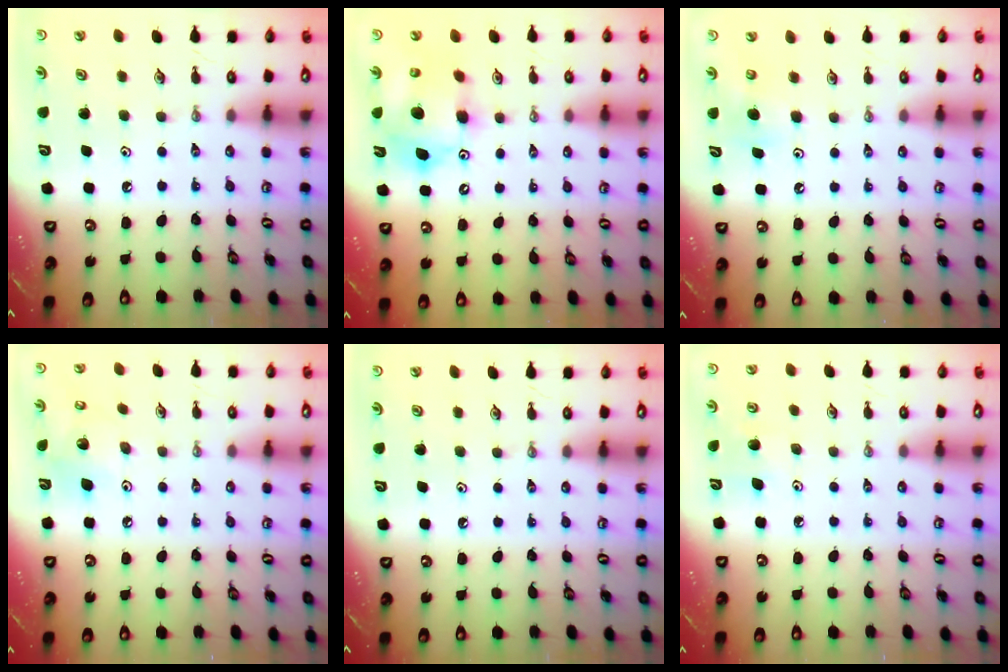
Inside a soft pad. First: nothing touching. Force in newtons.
{"total": 13.2, "press": 12.9, "slide": 2.5}
{"total": 4.9, "press": 4.8, "slide": 0.9}
{"total": 9.6, "press": 9.5, "slide": 1.6}
{"total": 0.0}
{"total": 5.5, "press": 5.4, "slide": 1.3}